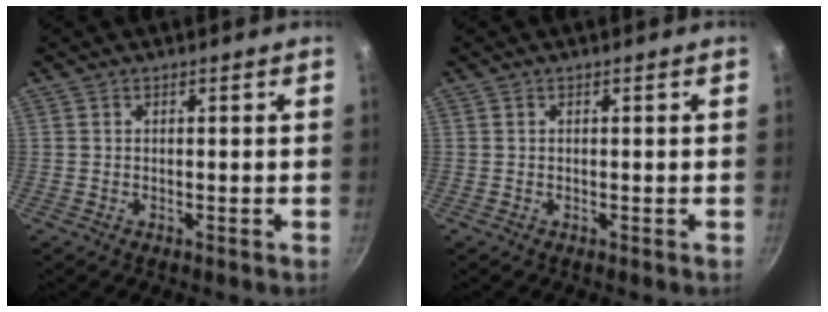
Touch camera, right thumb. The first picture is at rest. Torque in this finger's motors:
{"motor_torque": [-0.24, 0.21, -0.01, 0.01, 0.01]}